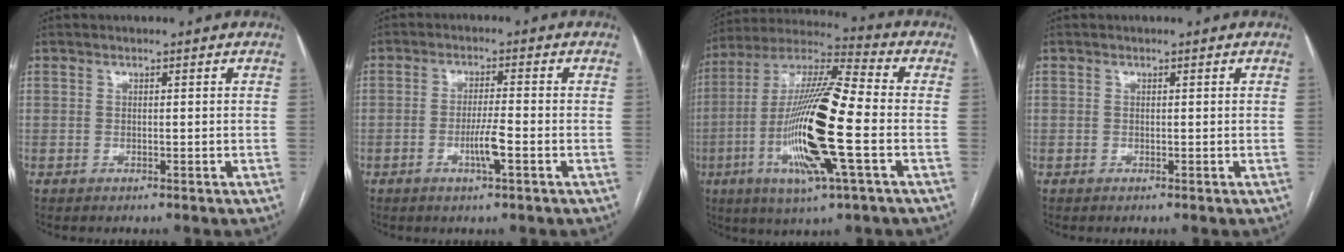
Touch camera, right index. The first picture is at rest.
{"total": 4.3, "force": [-1.7, 0.0, 4.0], "torque": [-0.075, -0.005, -0.032]}
{"total": 19.6, "force": [-4.3, 1.5, 19.1], "torque": [-0.385, -0.012, -0.085]}
{"total": 0.0}